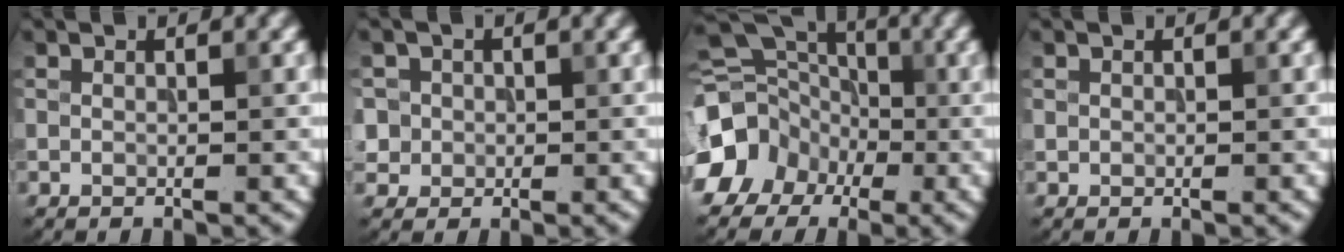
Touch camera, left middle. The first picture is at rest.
{"total": 2.6, "force": [0.1, 2.5, 0.3], "torque": [0.008, 0.016, -0.004]}
{"total": 13.0, "force": [-5.1, 11.2, 4.4], "torque": [-0.094, -0.015, -0.106]}
{"total": 0.0}